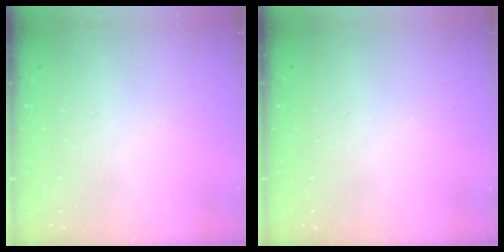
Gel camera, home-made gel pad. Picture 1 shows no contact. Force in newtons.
{"total": 0.0}